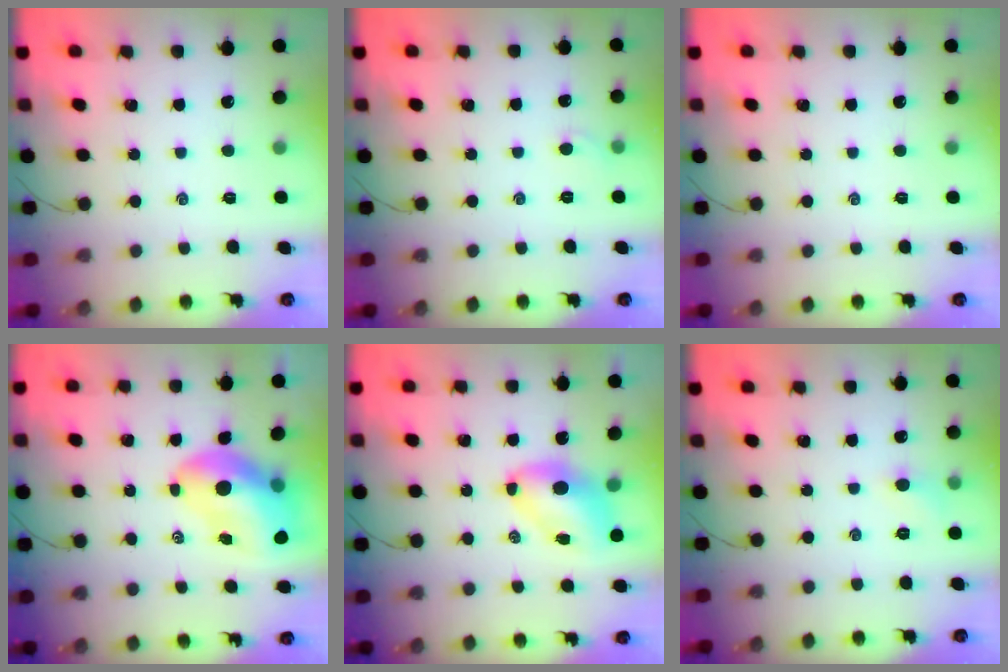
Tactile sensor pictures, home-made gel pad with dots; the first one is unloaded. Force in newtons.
{"total": 2.9, "press": 2.8, "slide": 1.0}
{"total": 0.0}
{"total": 13.1, "press": 12.6, "slide": 3.6}
{"total": 7.2, "press": 7.1, "slide": 1.1}
{"total": 4.8, "press": 4.5, "slide": 1.5}